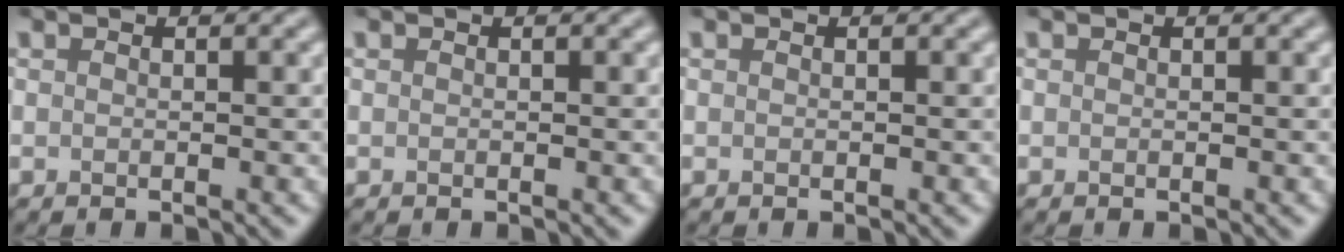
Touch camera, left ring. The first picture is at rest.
{"total": 0.0}
{"total": 0.0}
{"total": 0.0}